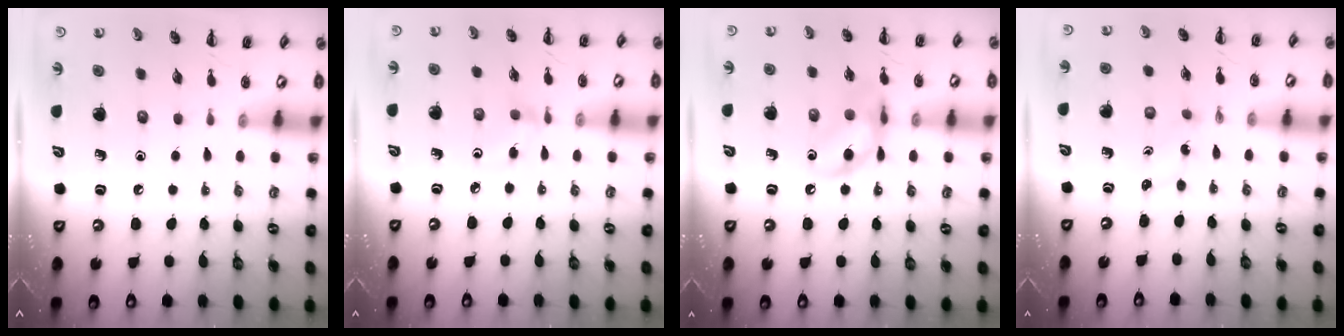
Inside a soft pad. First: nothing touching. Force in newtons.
{"total": 2.9, "press": 2.8, "slide": 0.7}
{"total": 13.1, "press": 12.9, "slide": 2.4}
{"total": 1.0, "press": 0.9, "slide": 0.4}